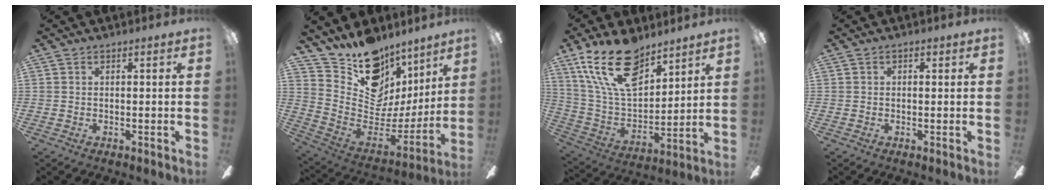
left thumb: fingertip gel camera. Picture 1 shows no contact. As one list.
[{"total": 16.7, "force": [11.5, 10.7, 5.6], "torque": [-0.094, -0.106, 0.218]}, {"total": 20.6, "force": [13.1, 10.3, 12.0], "torque": [-0.246, -0.063, 0.238]}, {"total": 0.6, "force": [0.0, 0.5, 0.2], "torque": [-0.003, 0.003, -0.002]}]